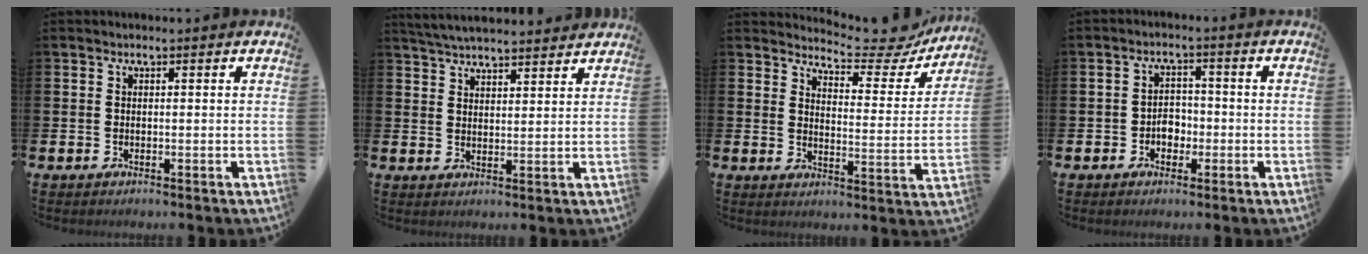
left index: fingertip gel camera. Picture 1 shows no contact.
{"total": 4.6, "force": [4.5, 0.4, 0.6], "torque": [-0.024, -0.020, 0.083]}
{"total": 6.6, "force": [6.3, 1.3, 1.5], "torque": [-0.031, -0.053, 0.103]}
{"total": 2.9, "force": [-1.1, 2.3, 1.5], "torque": [-0.019, 0.001, -0.028]}